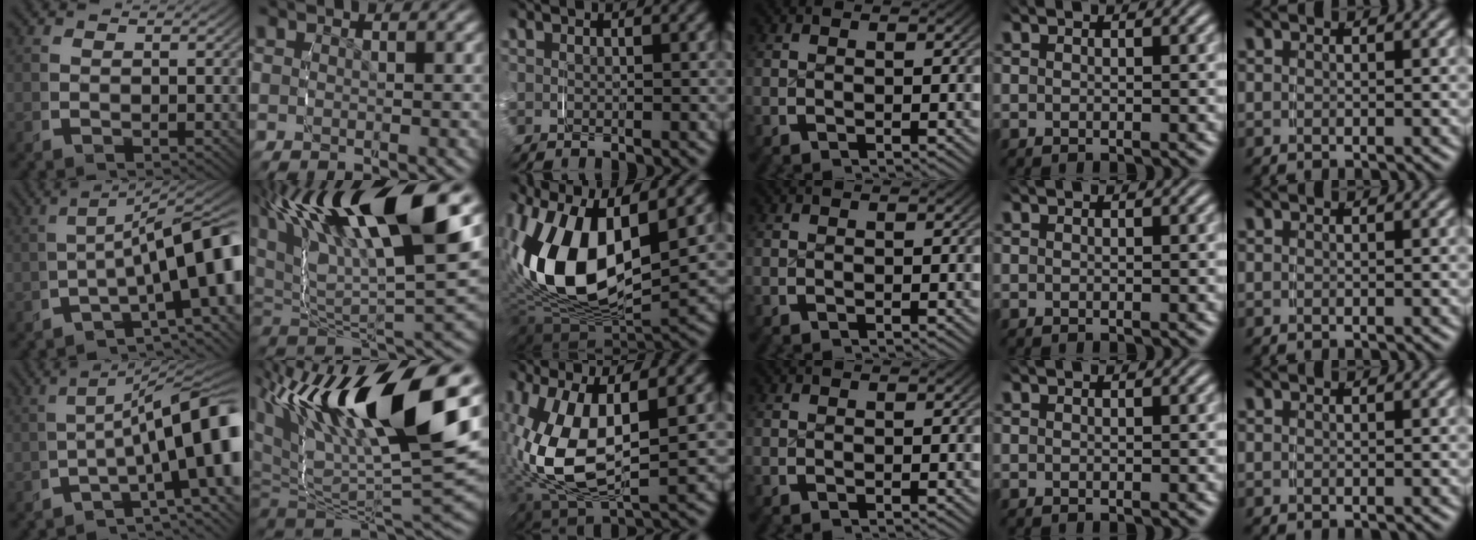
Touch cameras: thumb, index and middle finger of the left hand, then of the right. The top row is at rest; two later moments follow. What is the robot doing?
{"motion": "grasp_and_lifting", "object": "keyboard"}